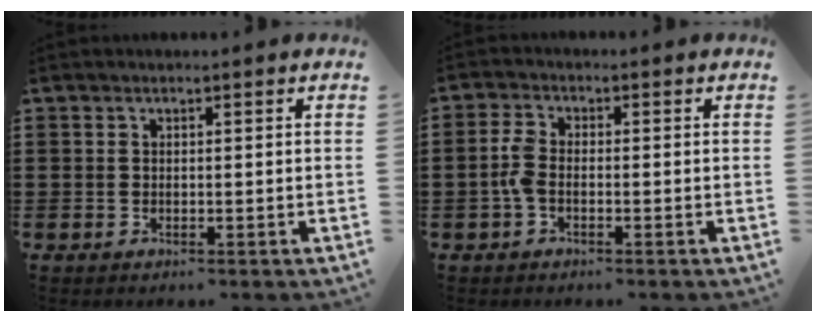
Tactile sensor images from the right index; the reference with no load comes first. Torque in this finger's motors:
{"motor_torque": [1.05, -0.60, 0.50, 0.16]}